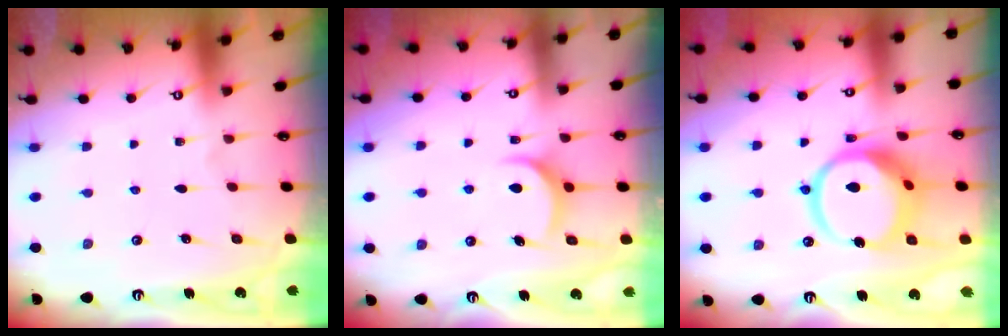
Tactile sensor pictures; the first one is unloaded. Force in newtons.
{"total": 7.9, "press": 7.9, "slide": 0.3}
{"total": 14.3, "press": 14.3, "slide": 1.5}